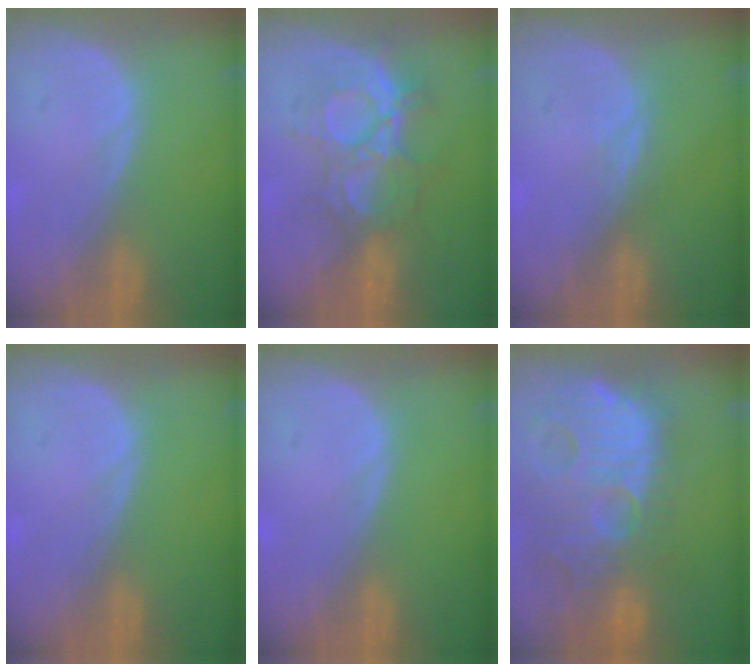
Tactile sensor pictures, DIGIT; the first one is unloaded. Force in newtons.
{"total": 8.7, "press": 8.5, "slide": 1.9}
{"total": 0.9, "press": 0.9, "slide": 0.4}
{"total": 0.0}
{"total": 0.0}
{"total": 14.8, "press": 12.6, "slide": 7.6}